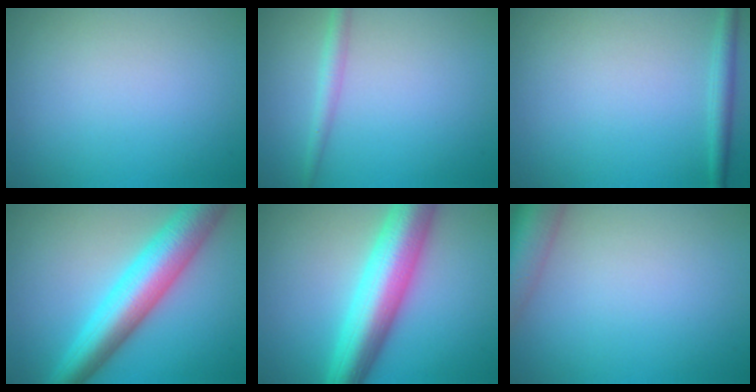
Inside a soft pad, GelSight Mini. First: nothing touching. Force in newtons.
{"total": 1.7, "press": 1.7, "slide": 0.0}
{"total": 1.7, "press": 1.7, "slide": 0.1}
{"total": 8.5, "press": 8.5, "slide": 0.0}
{"total": 9.1, "press": 9.1, "slide": 0.4}
{"total": 6.4, "press": 6.4, "slide": 0.4}